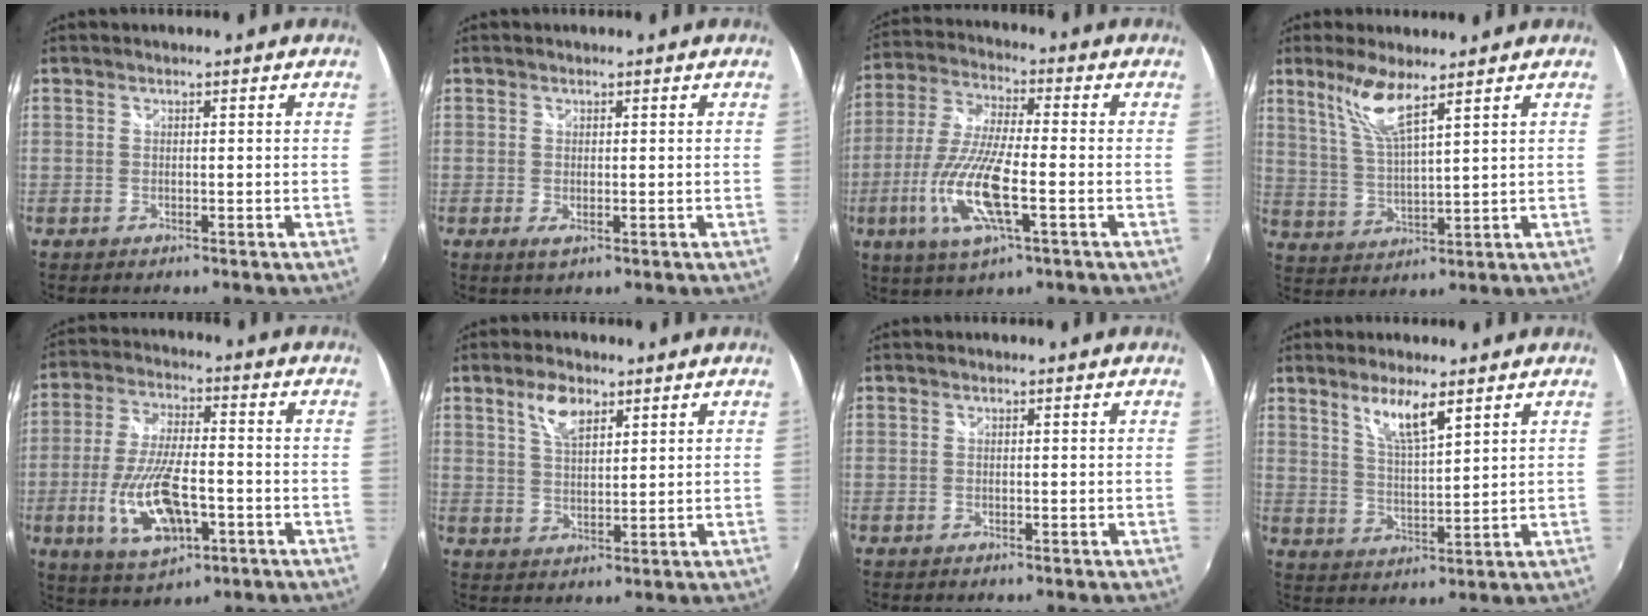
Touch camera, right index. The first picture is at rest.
{"total": 1.4, "force": [-0.2, 0.6, 1.3], "torque": [-0.026, -0.006, -0.002]}
{"total": 14.8, "force": [-4.6, 3.4, 13.7], "torque": [-0.293, -0.016, -0.090]}
{"total": 7.7, "force": [5.2, 0.8, 5.7], "torque": [-0.117, -0.002, 0.111]}
{"total": 14.3, "force": [-4.5, 5.6, 12.3], "torque": [-0.254, -0.015, -0.075]}
{"total": 5.8, "force": [3.4, 2.6, 3.9], "torque": [-0.070, 0.008, 0.063]}
{"total": 0.0}
{"total": 6.8, "force": [4.4, 1.0, 5.0], "torque": [-0.093, -0.005, 0.085]}